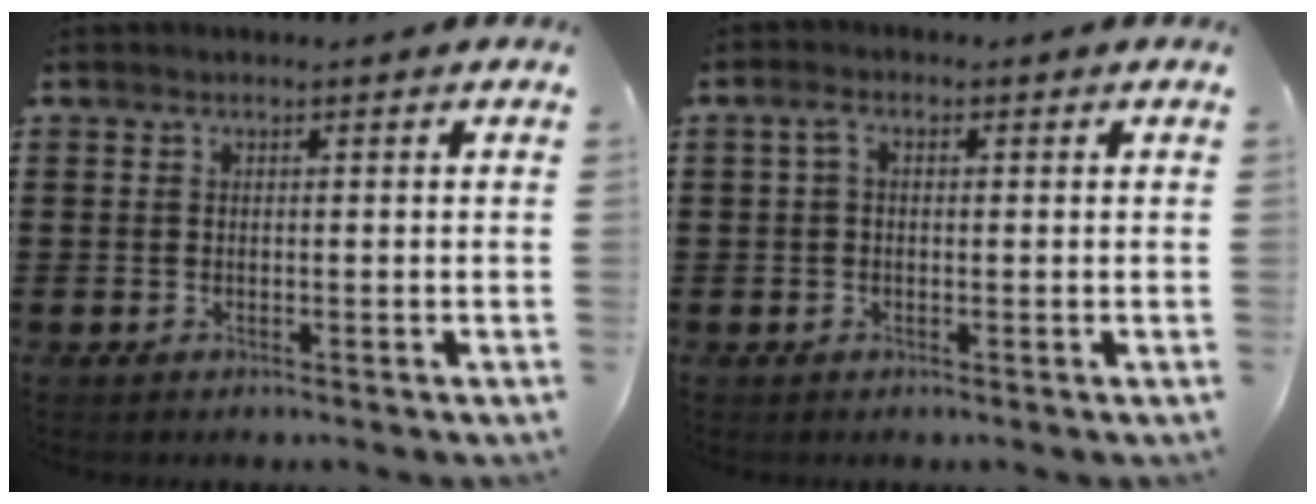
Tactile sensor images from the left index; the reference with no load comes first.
{"total": 2.2, "force": [0.2, 1.1, 1.9], "torque": [-0.039, 0.008, 0.001]}